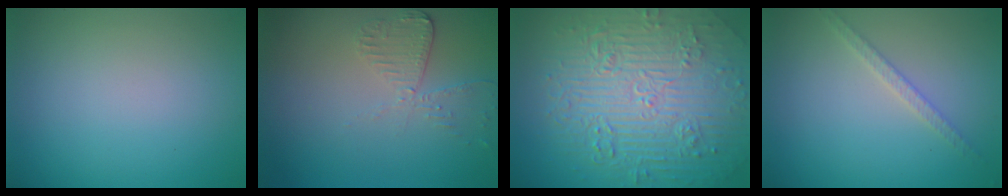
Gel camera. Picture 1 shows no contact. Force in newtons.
{"total": 2.7, "press": 2.4, "slide": 1.2}
{"total": 11.0, "press": 7.3, "slide": 8.3}
{"total": 1.7, "press": 1.7, "slide": 0.2}